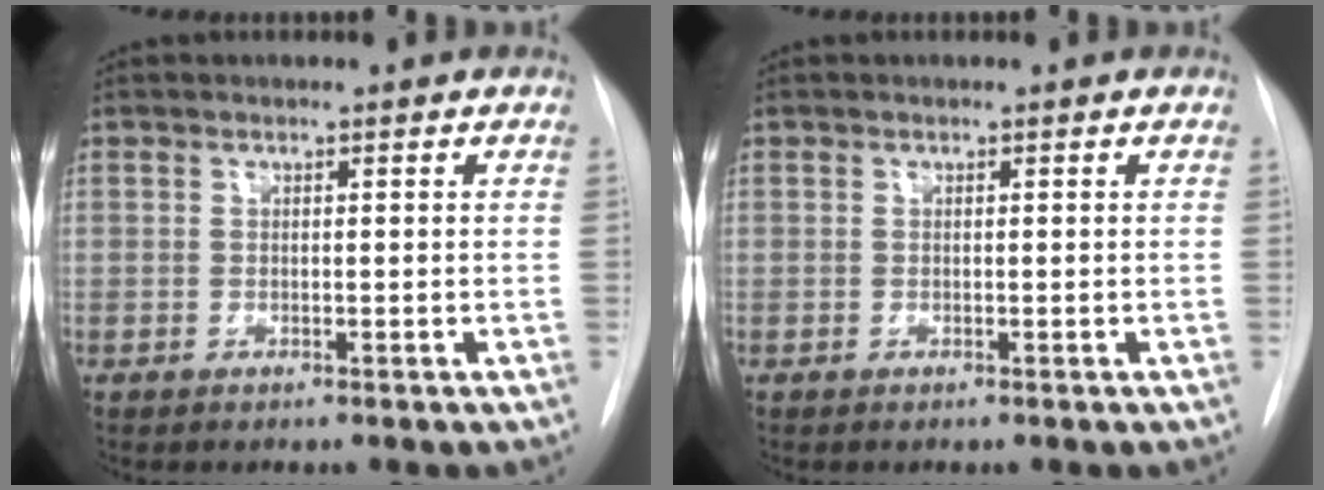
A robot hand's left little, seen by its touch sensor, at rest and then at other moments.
{"total": 0.0}